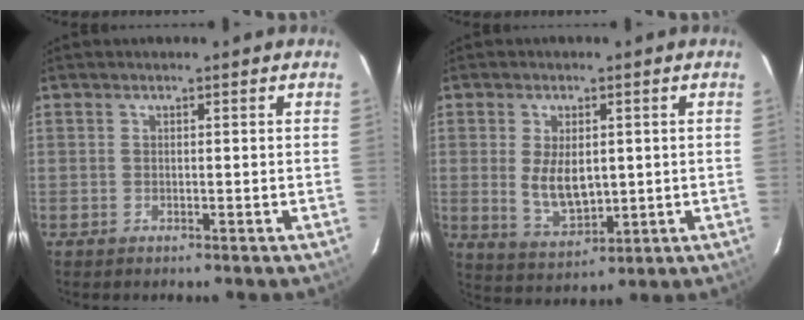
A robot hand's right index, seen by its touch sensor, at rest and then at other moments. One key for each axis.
{"total": 8.0, "fx": 0.5, "fy": 4.4, "fz": 6.6, "tx": -0.130, "ty": -0.008, "tz": 0.022}